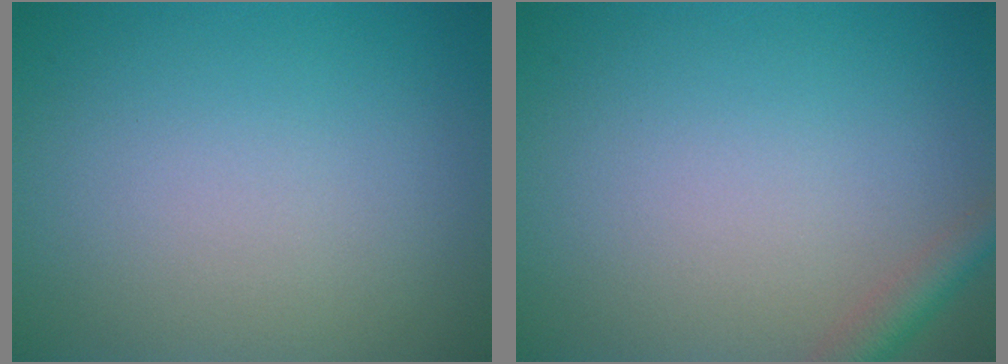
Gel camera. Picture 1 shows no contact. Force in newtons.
{"total": 2.2, "press": 2.2, "slide": 0.2}